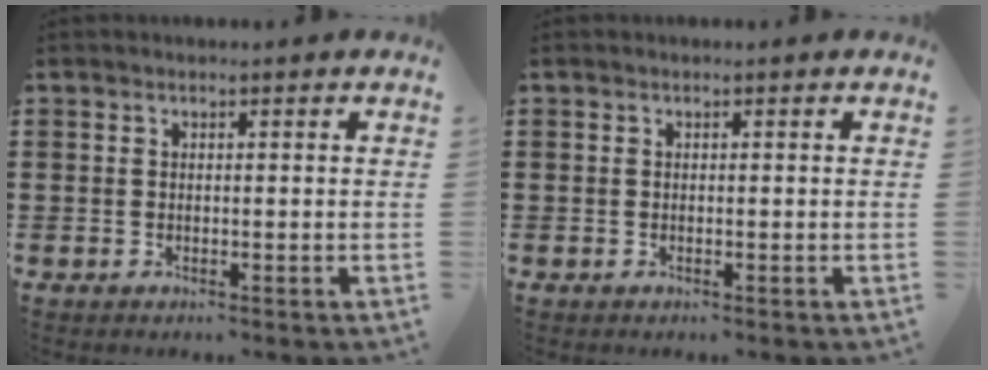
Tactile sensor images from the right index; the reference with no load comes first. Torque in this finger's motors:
{"motor_torque": [-0.02, -0.01, 0.01, -0.01]}